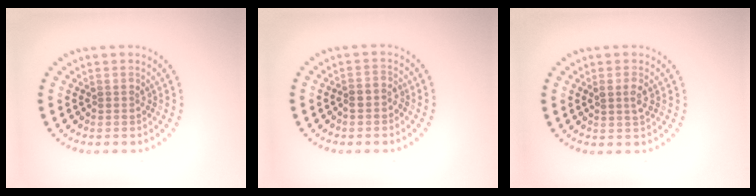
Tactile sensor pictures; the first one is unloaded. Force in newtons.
{"total": 1.2, "press": 0.9, "slide": 0.7}
{"total": 1.5, "press": 1.5, "slide": 0.3}